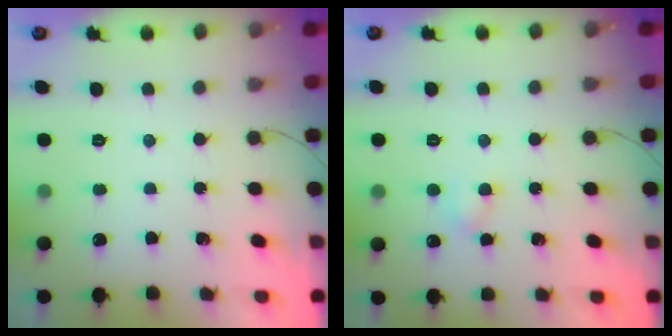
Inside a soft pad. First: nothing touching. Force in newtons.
{"total": 3.0, "press": 2.8, "slide": 1.1}